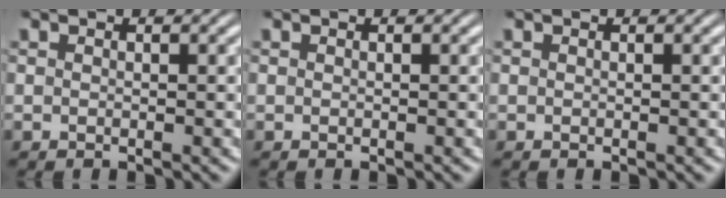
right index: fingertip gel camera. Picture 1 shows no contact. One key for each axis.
{"total": 0.0}
{"total": 0.0}